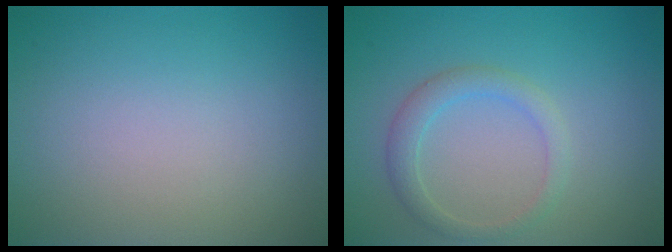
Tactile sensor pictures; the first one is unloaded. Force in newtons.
{"total": 2.2, "press": 2.1, "slide": 0.1}